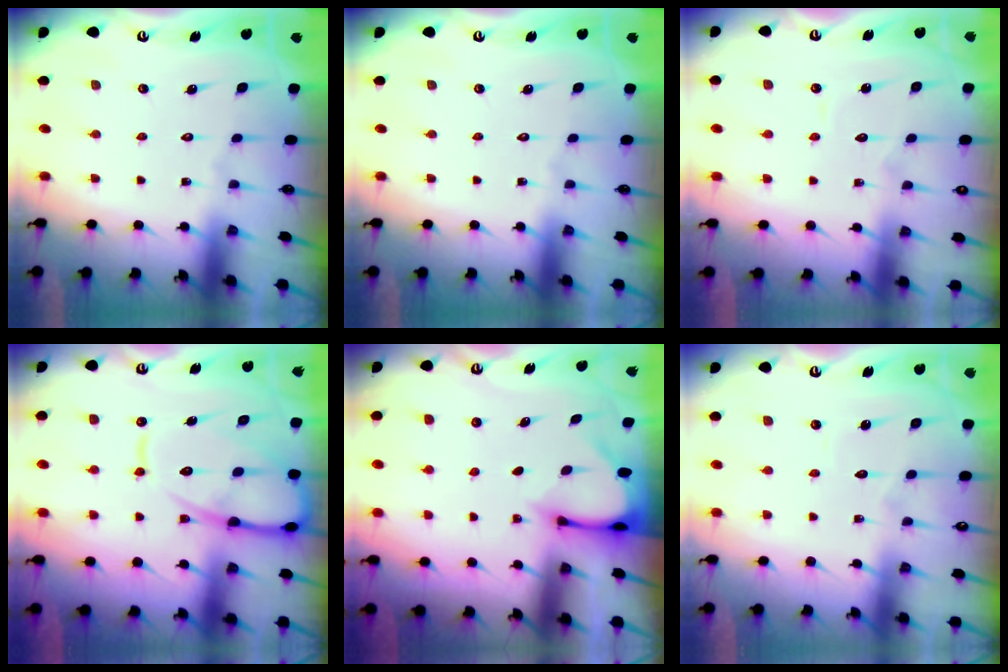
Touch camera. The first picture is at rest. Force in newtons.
{"total": 0.0}
{"total": 4.9, "press": 4.9, "slide": 0.3}
{"total": 14.0, "press": 13.9, "slide": 1.5}
{"total": 3.2, "press": 3.2, "slide": 0.2}
{"total": 2.6, "press": 2.6, "slide": 0.2}